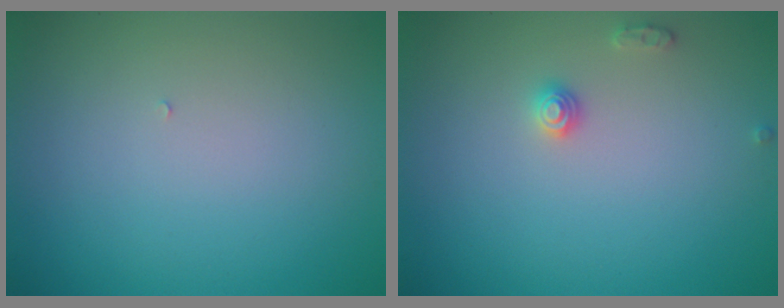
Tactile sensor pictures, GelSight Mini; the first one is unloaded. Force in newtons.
{"total": 1.2, "press": 1.2, "slide": 0.0}